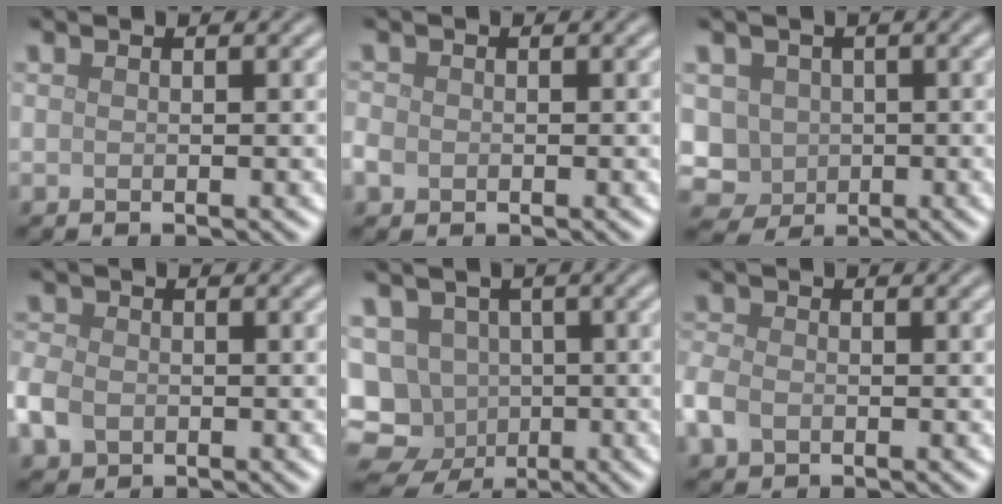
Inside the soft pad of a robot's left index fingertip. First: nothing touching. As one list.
[{"total": 1.4, "force": [-0.5, 1.2, 0.5], "torque": [-0.011, -0.001, -0.014]}, {"total": 5.4, "force": [-0.2, 5.0, 2.0], "torque": [-0.035, 0.014, -0.027]}, {"total": 3.1, "force": [-1.2, 2.4, 1.6], "torque": [-0.042, -0.002, -0.031]}, {"total": 11.6, "force": [-4.7, 9.9, 3.8], "torque": [-0.060, -0.013, -0.092]}, {"total": 2.6, "force": [-1.1, 1.9, 1.5], "torque": [-0.037, -0.002, -0.032]}]